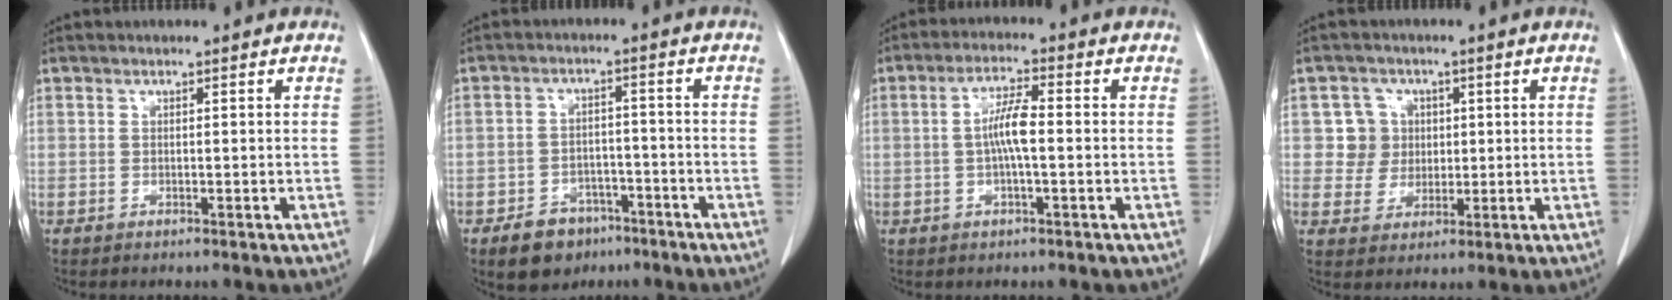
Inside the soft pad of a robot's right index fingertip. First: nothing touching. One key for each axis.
{"total": 6.5, "fx": -4.1, "fy": 4.5, "fz": 2.3, "tx": -0.040, "ty": 0.007, "tz": -0.058}
{"total": 5.6, "fx": -0.1, "fy": 0.9, "fz": 5.5, "tx": -0.109, "ty": 0.009, "tz": -0.005}
{"total": 5.3, "fx": 1.2, "fy": 5.2, "fz": 0.4, "tx": 0.001, "ty": 0.014, "tz": 0.025}